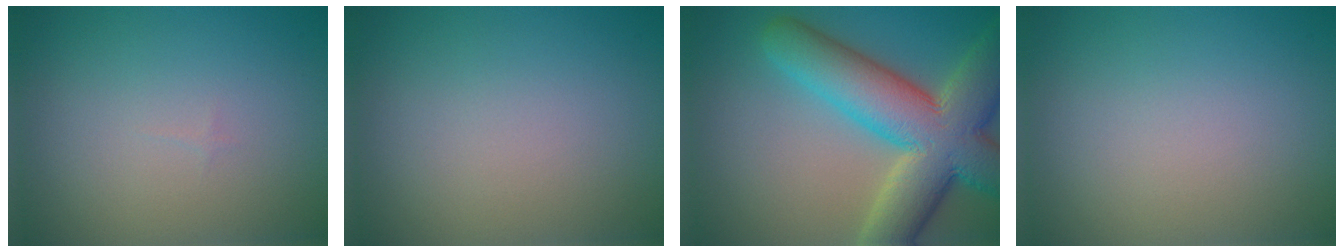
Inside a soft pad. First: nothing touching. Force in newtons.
{"total": 0.0}
{"total": 11.9, "press": 11.9, "slide": 0.6}
{"total": 0.0}